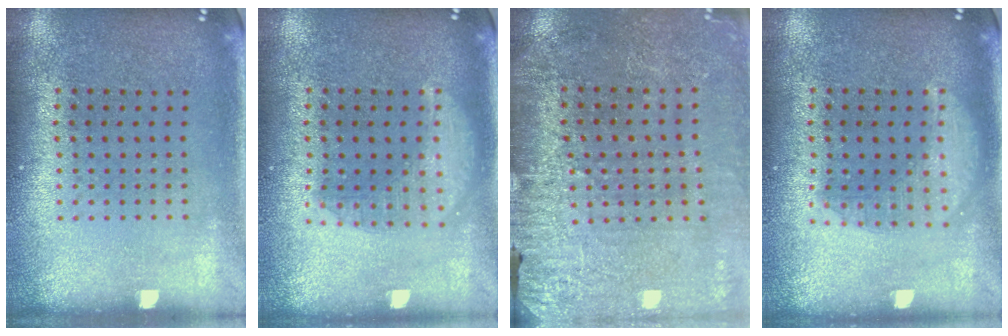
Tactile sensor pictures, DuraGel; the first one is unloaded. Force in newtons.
{"total": 1.3, "press": 1.3, "slide": 0.2}
{"total": 2.9, "press": 2.9, "slide": 0.3}
{"total": 1.3, "press": 1.3, "slide": 0.2}